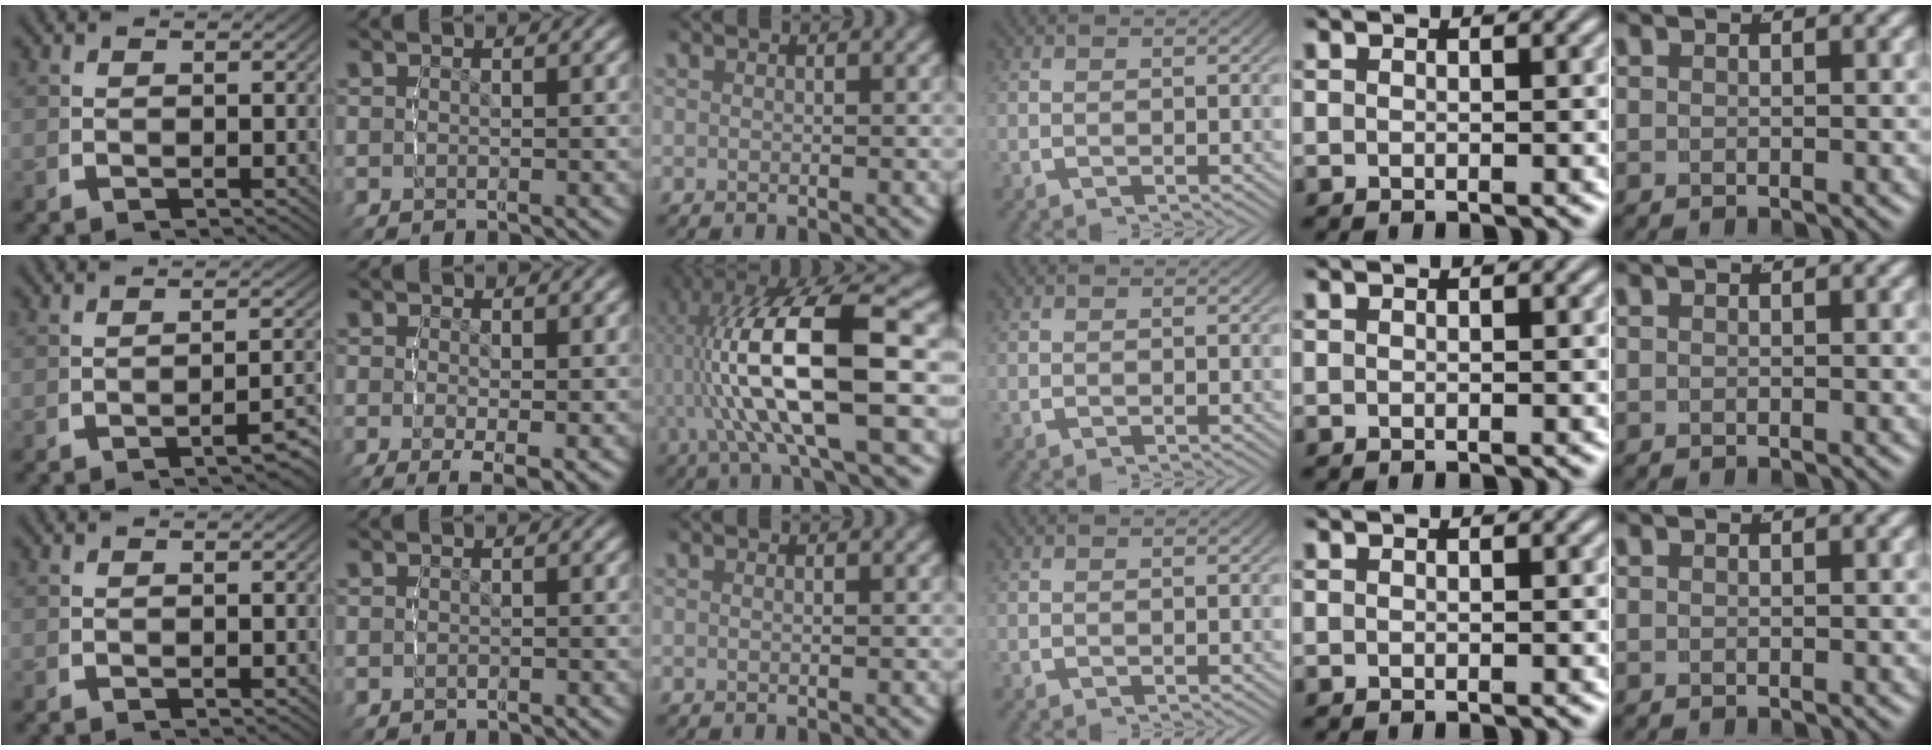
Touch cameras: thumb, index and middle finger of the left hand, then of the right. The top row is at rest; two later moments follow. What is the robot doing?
{"motion": "lift_and_place", "object": "condiment"}